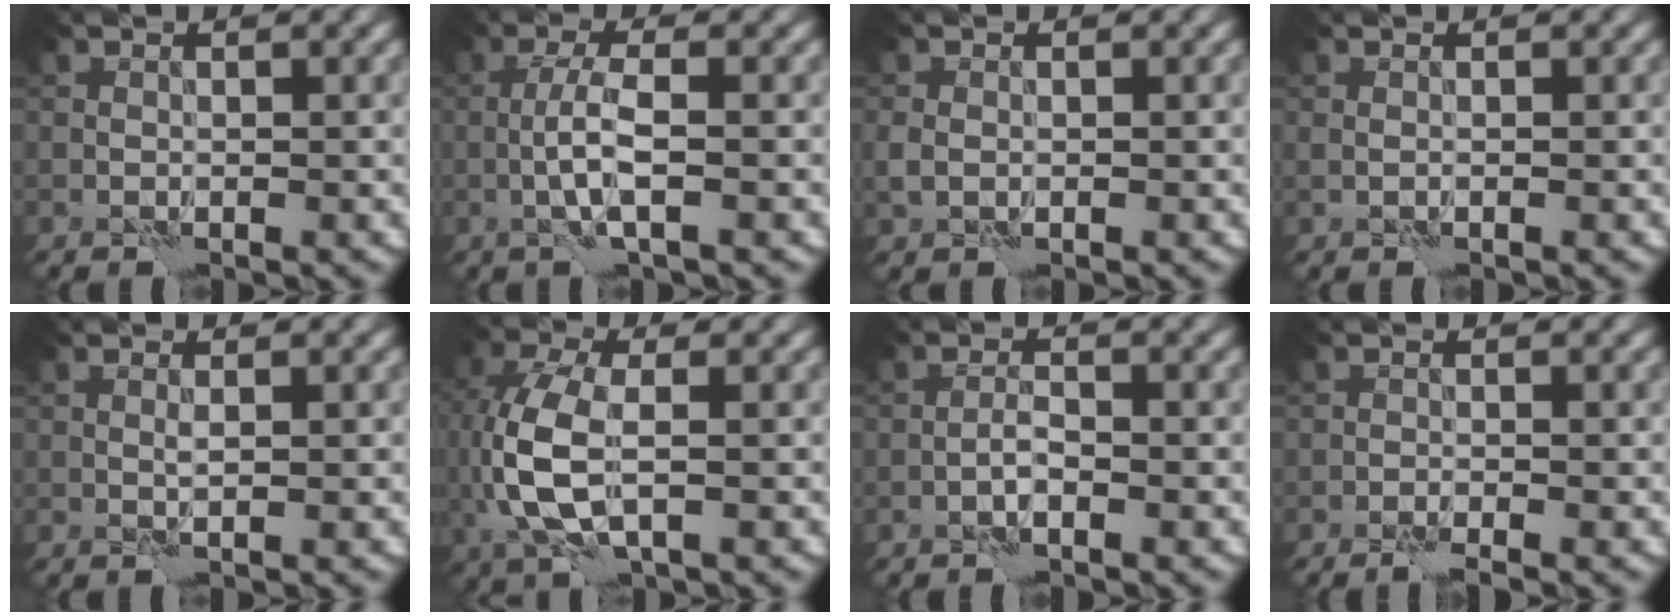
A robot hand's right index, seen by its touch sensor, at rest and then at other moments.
{"total": 3.2, "force": [-0.8, 0.4, 3.1], "torque": [-0.065, 0.008, -0.022]}
{"total": 1.7, "force": [-0.4, 1.3, 1.0], "torque": [-0.023, -0.003, -0.011]}
{"total": 0.5, "force": [-0.1, 0.3, 0.4], "torque": [-0.011, 0.001, -0.004]}
{"total": 0.7, "force": [0.1, 0.0, 0.6], "torque": [-0.015, 0.001, 0.001]}
{"total": 6.9, "force": [0.1, 3.8, 5.8], "torque": [-0.149, -0.001, 0.000]}
{"total": 1.3, "force": [-0.8, 0.2, 1.0], "torque": [-0.022, 0.006, -0.021]}
{"total": 1.7, "force": [-1.3, -0.1, 1.1], "torque": [-0.027, 0.003, -0.028]}